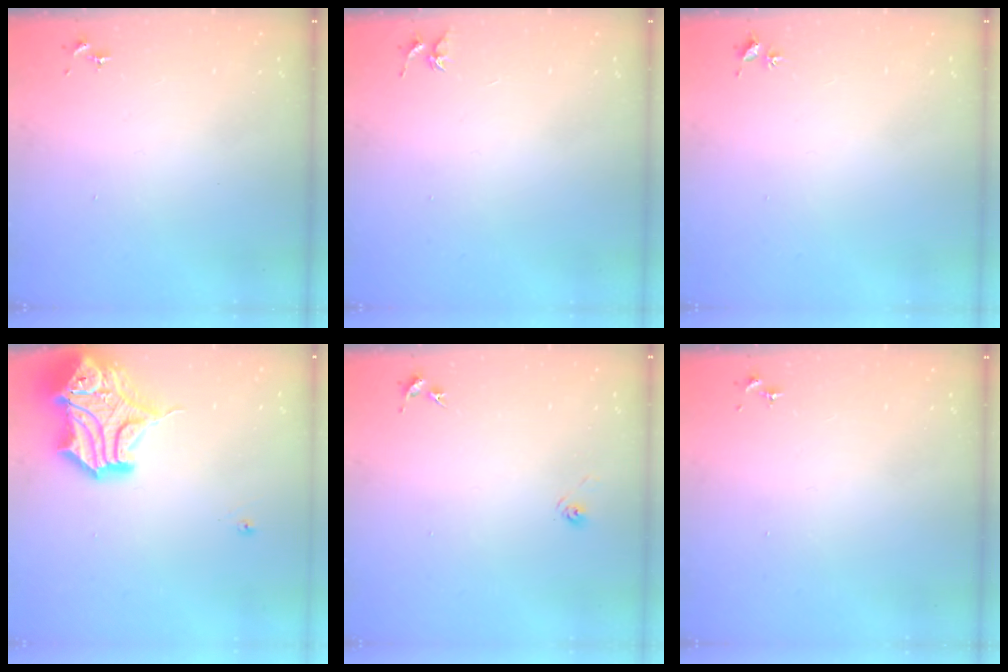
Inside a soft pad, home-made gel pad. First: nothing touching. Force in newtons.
{"total": 3.7, "press": 3.7, "slide": 0.4}
{"total": 2.0, "press": 2.0, "slide": 0.3}
{"total": 19.9, "press": 19.7, "slide": 3.3}
{"total": 3.2, "press": 2.7, "slide": 1.7}
{"total": 0.0}